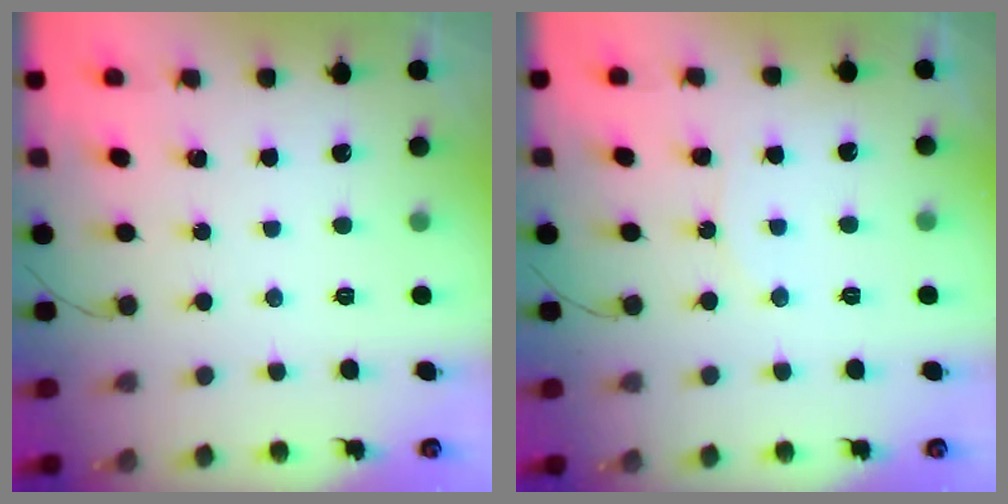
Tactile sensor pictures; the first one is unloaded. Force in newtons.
{"total": 5.7, "press": 5.7, "slide": 0.4}